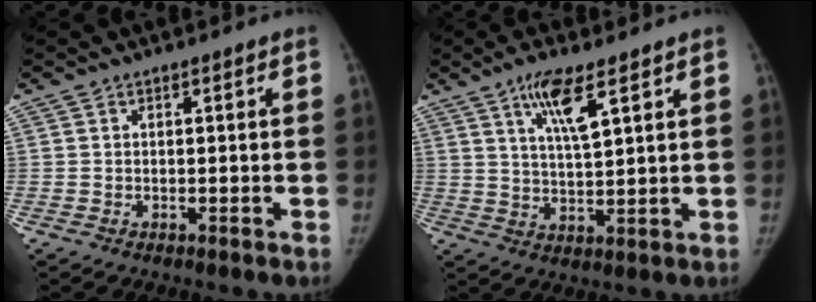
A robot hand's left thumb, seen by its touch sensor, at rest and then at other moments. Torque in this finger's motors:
{"motor_torque": [3.16, 1.85, 0.99, -0.51, 0.24]}